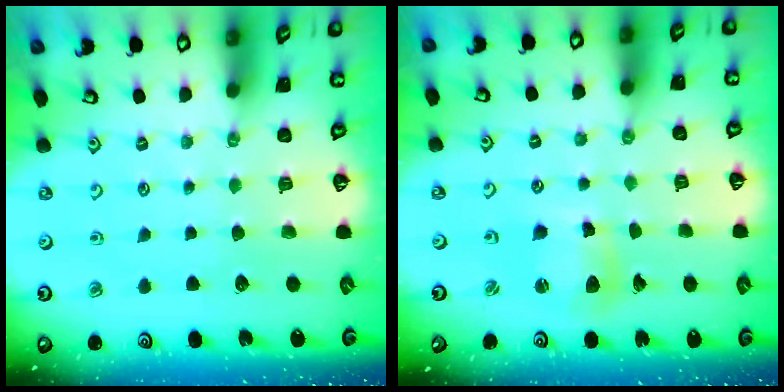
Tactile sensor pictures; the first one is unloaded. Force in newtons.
{"total": 8.1, "press": 8.1, "slide": 1.1}